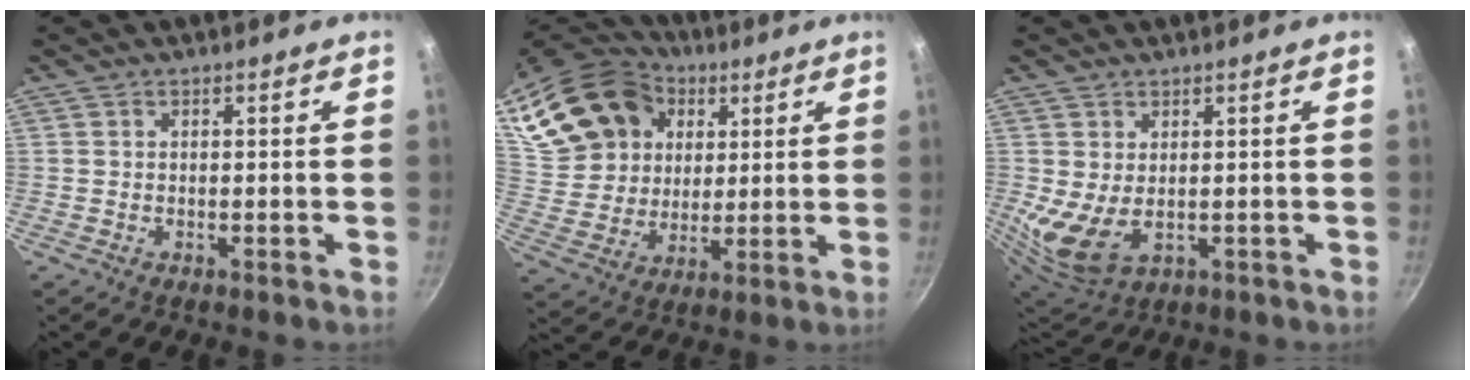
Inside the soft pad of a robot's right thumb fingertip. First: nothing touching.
{"total": 23.1, "force": [9.2, 18.0, 11.2], "torque": [-0.213, 0.009, 0.181]}
{"total": 8.1, "force": [0.5, 5.1, 6.3], "torque": [-0.118, -0.026, 0.024]}